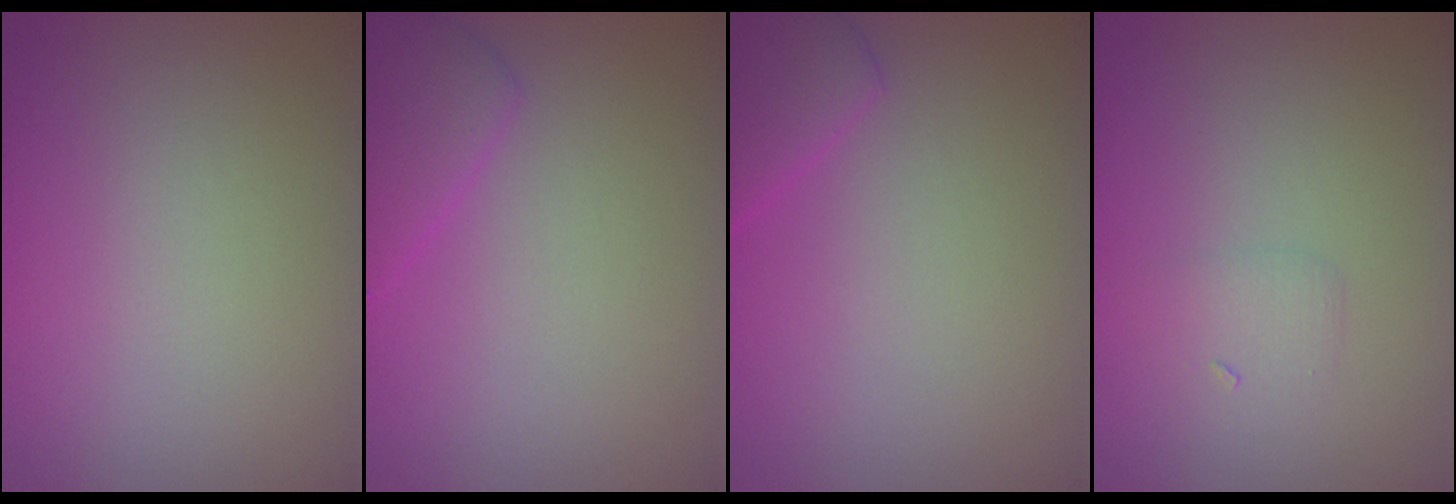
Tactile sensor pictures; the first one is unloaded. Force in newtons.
{"total": 2.8, "press": 2.8, "slide": 0.2}
{"total": 2.7, "press": 2.7, "slide": 0.2}
{"total": 1.2, "press": 1.2, "slide": 0.1}